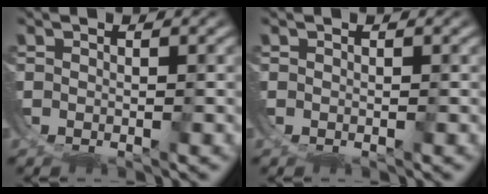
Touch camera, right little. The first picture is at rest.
{"total": 0.0}